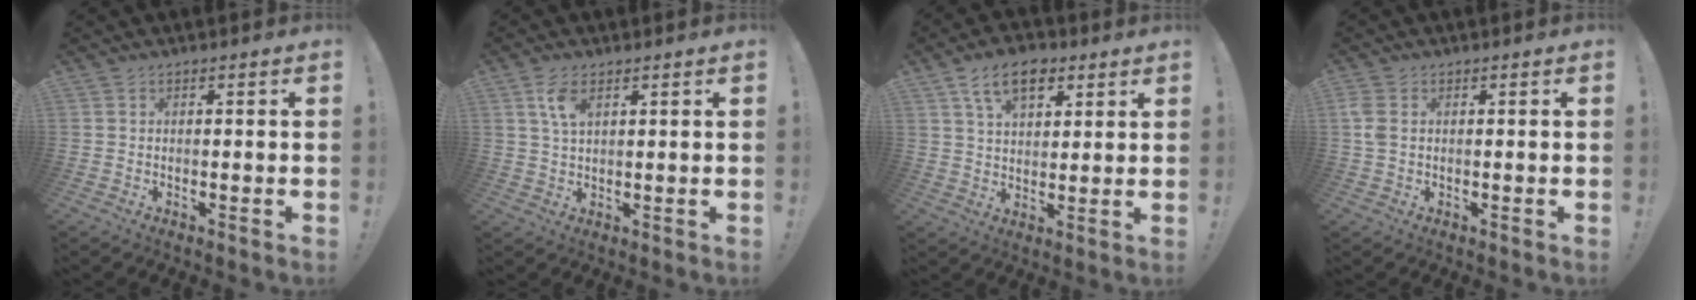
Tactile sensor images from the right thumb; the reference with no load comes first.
{"total": 5.4, "force": [2.5, 2.5, 4.0], "torque": [-0.070, -0.006, 0.044]}
{"total": 11.3, "force": [5.8, 6.7, 7.0], "torque": [-0.109, -0.010, 0.107]}
{"total": 3.6, "force": [0.8, 2.4, 2.5], "torque": [-0.065, 0.004, 0.014]}